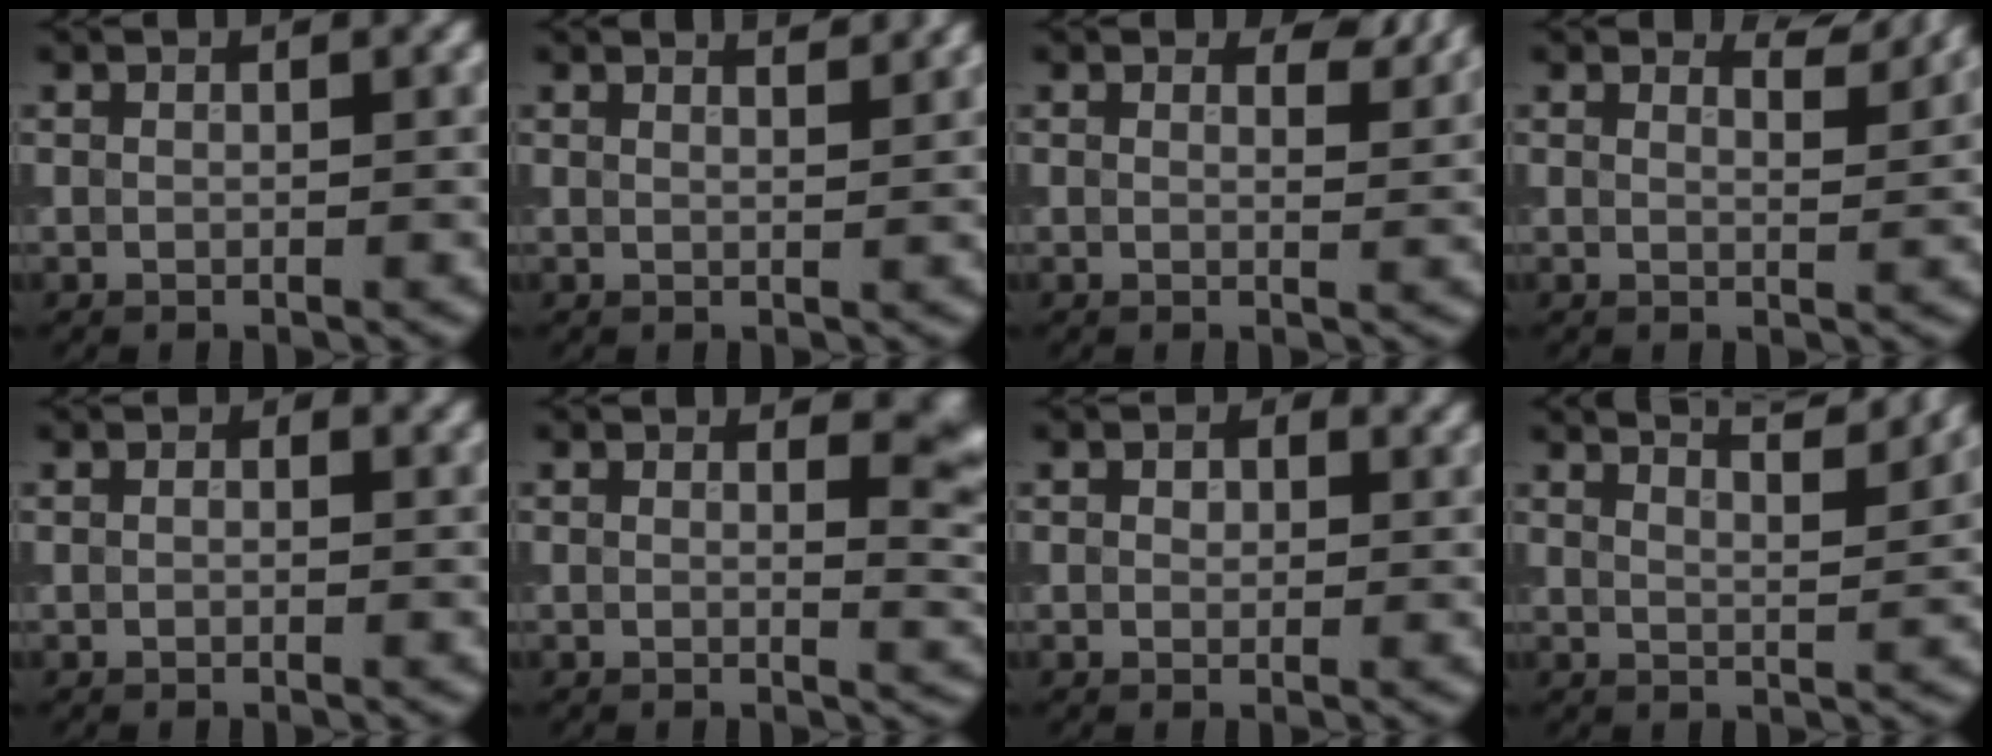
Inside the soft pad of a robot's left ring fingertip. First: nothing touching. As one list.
[{"total": 2.9, "force": [2.3, 1.0, 1.4], "torque": [0.009, 0.014, 0.001]}, {"total": 2.0, "force": [1.6, 0.6, 1.0], "torque": [-0.012, -0.006, 0.021]}, {"total": 2.6, "force": [2.4, 0.4, 0.8], "torque": [-0.008, -0.006, 0.025]}, {"total": 0.9, "force": [0.2, 0.6, 0.6], "torque": [-0.006, -0.003, 0.002]}, {"total": 3.3, "force": [1.4, 1.1, 2.7], "torque": [-0.024, -0.006, 0.017]}, {"total": 1.5, "force": [0.6, 1.1, 0.9], "torque": [-0.013, -0.002, 0.008]}, {"total": 7.6, "force": [6.1, 2.1, 4.0], "torque": [-0.028, 0.032, 0.046]}]